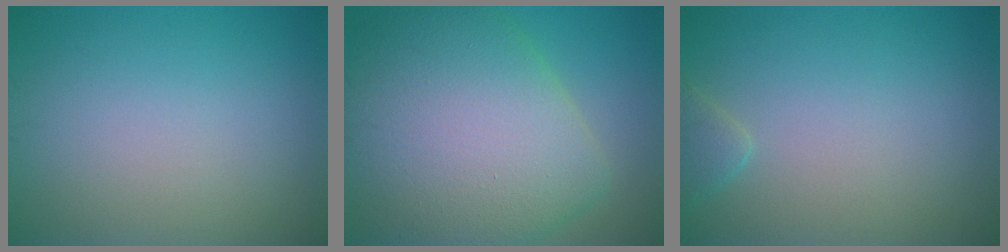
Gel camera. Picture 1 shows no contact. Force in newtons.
{"total": 12.2, "press": 12.2, "slide": 0.7}
{"total": 1.4, "press": 1.4, "slide": 0.1}